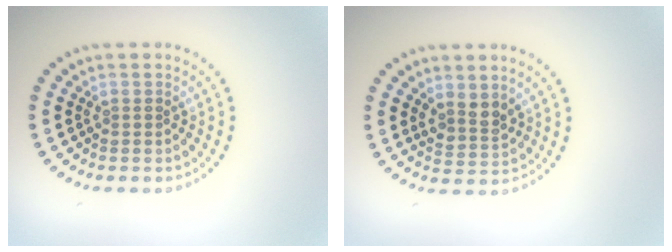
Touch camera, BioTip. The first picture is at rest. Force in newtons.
{"total": 2.0, "press": 1.8, "slide": 1.0}